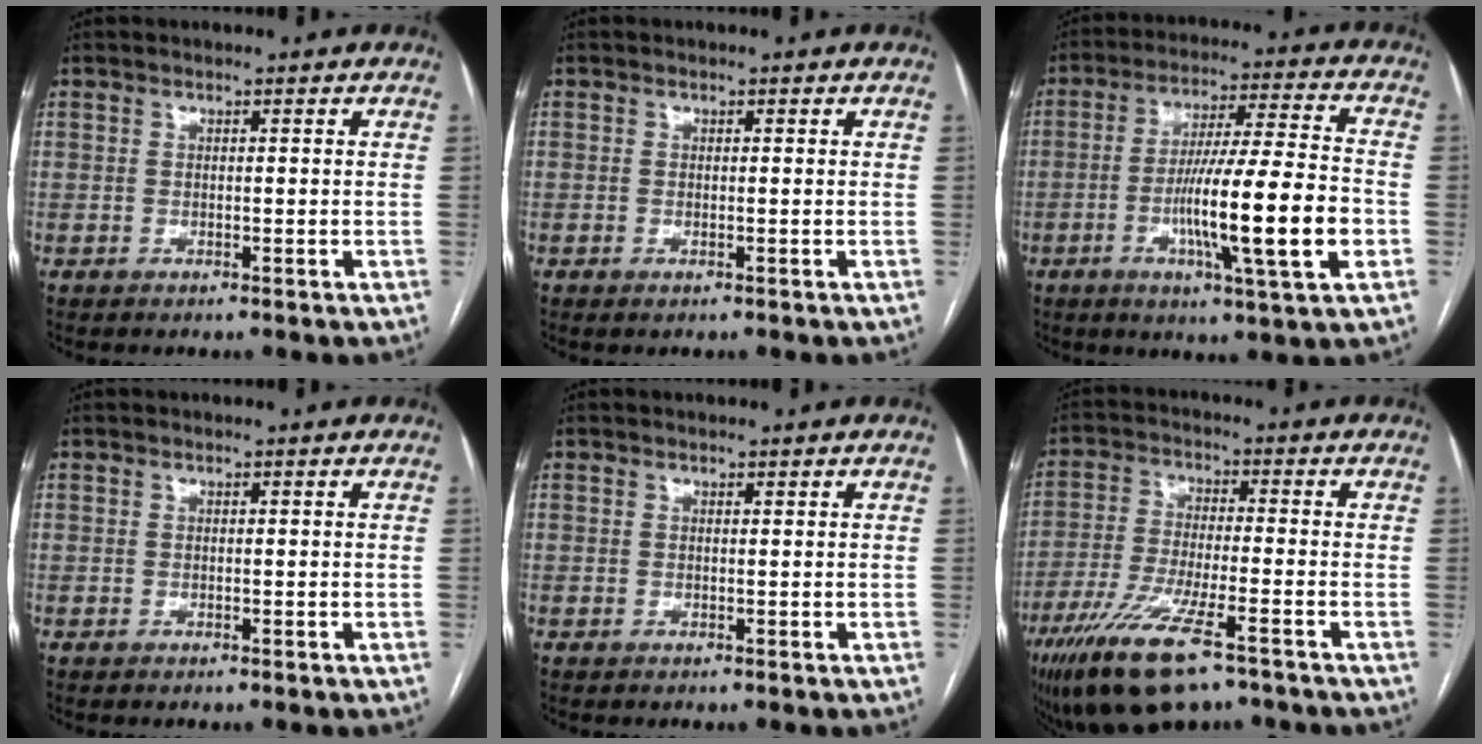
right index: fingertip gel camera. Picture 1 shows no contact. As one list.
[{"total": 0.6, "force": [-0.1, 0.1, 0.5], "torque": [-0.012, -0.002, -0.002]}, {"total": 16.4, "force": [-4.1, 0.3, 15.9], "torque": [-0.271, -0.008, -0.071]}, {"total": 0.0}, {"total": 0.0}, {"total": 14.1, "force": [-8.9, 2.6, 10.6], "torque": [-0.214, -0.036, -0.154]}]